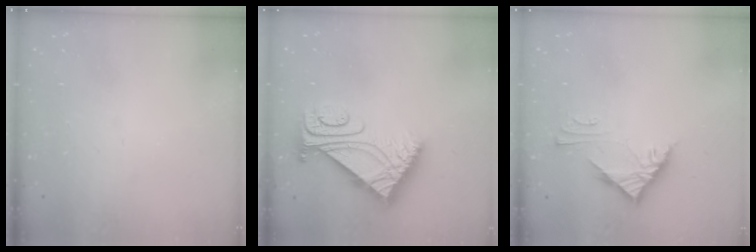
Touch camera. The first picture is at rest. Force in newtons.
{"total": 9.3, "press": 9.3, "slide": 1.0}
{"total": 5.3, "press": 5.2, "slide": 0.3}